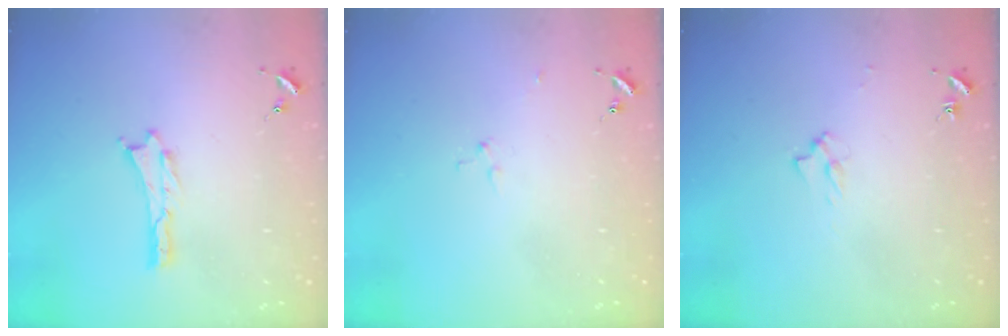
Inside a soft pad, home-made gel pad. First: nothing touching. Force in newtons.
{"total": 2.9, "press": 2.9, "slide": 0.3}
{"total": 2.0, "press": 2.0, "slide": 0.3}